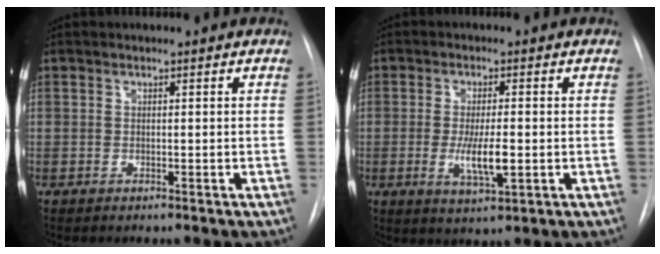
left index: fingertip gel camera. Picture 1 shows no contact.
{"total": 6.0, "force": [-2.0, 1.2, 5.5], "torque": [-0.106, -0.018, -0.030]}